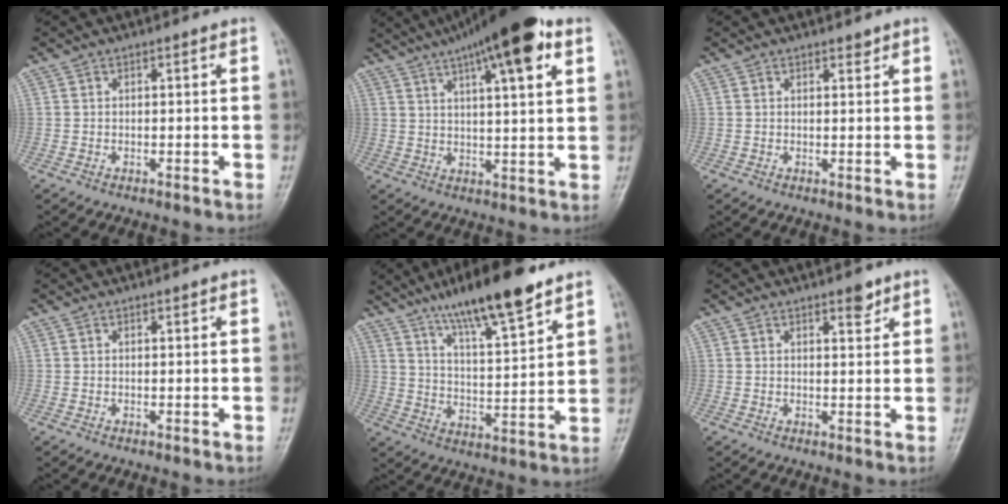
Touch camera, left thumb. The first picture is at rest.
{"total": 17.3, "force": [9.6, 4.0, 13.8], "torque": [-0.207, -0.007, 0.147]}
{"total": 1.3, "force": [1.1, 0.5, 0.4], "torque": [-0.001, -0.009, 0.015]}
{"total": 0.6, "force": [0.6, 0.1, 0.2], "torque": [-0.005, -0.005, 0.009]}
{"total": 16.4, "force": [11.6, 2.9, 11.2], "torque": [-0.172, -0.056, 0.198]}
{"total": 3.1, "force": [2.2, 1.1, 1.8], "torque": [-0.013, -0.015, 0.032]}